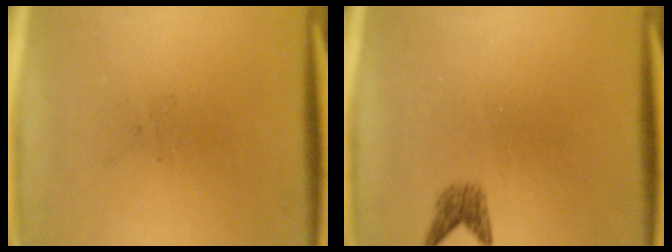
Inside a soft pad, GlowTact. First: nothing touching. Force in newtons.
{"total": 1.8}